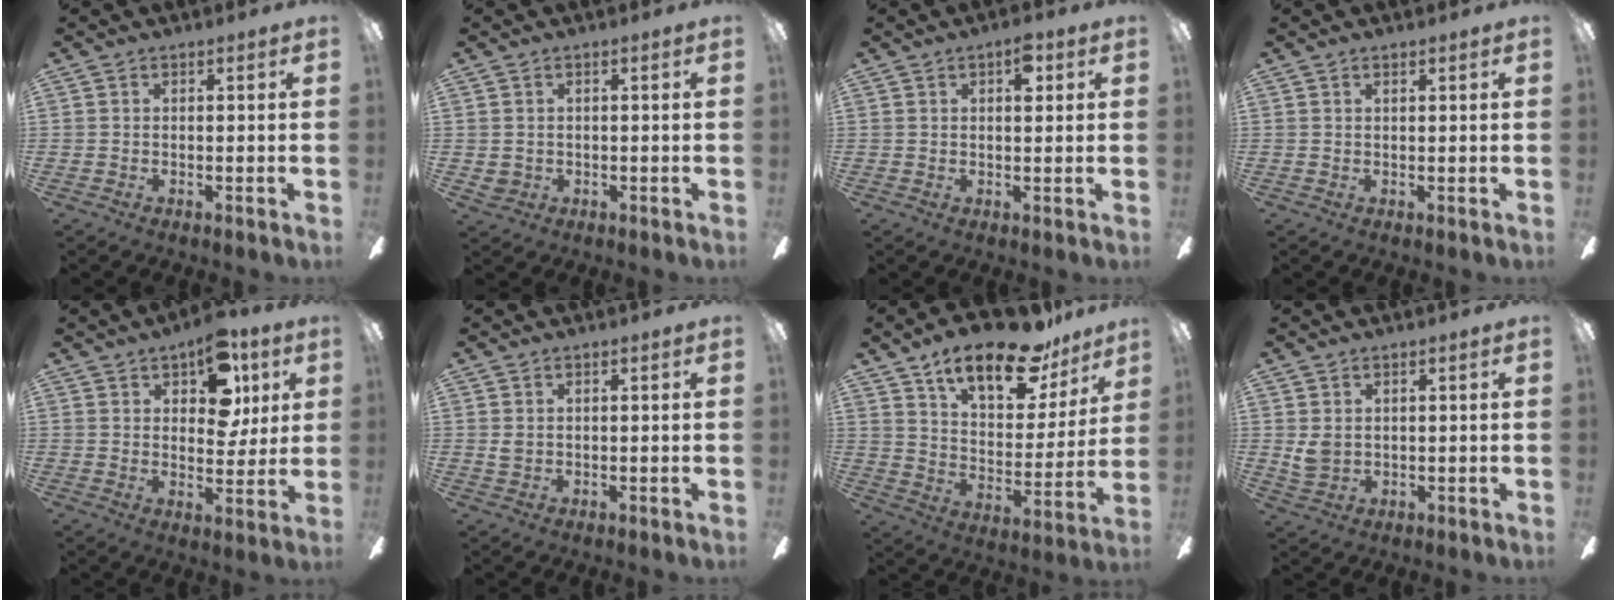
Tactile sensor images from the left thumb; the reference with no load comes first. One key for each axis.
{"total": 1.9, "fx": 0.4, "fy": 1.8, "fz": 0.6, "tx": -0.014, "ty": 0.005, "tz": 0.006}
{"total": 4.4, "fx": 2.2, "fy": 2.0, "fz": 3.2, "tx": -0.038, "ty": -0.005, "tz": 0.030}
{"total": 1.0, "fx": 0.7, "fy": 0.2, "fz": 0.7, "tx": -0.016, "ty": 0.001, "tz": 0.012}
{"total": 12.7, "fx": 6.6, "fy": 7.3, "fz": 8.1, "tx": -0.107, "ty": -0.015, "tz": 0.115}
{"total": 1.5, "fx": 0.6, "fy": 1.0, "fz": 0.9, "tx": -0.021, "ty": 0.005, "tz": 0.011}
{"total": 19.3, "fx": 14.0, "fy": 7.8, "fz": 10.7, "tx": -0.165, "ty": -0.089, "tz": 0.240}
{"total": 4.0, "fx": 1.6, "fy": 2.7, "fz": 2.5, "tx": -0.056, "ty": 0.001, "tz": 0.030}